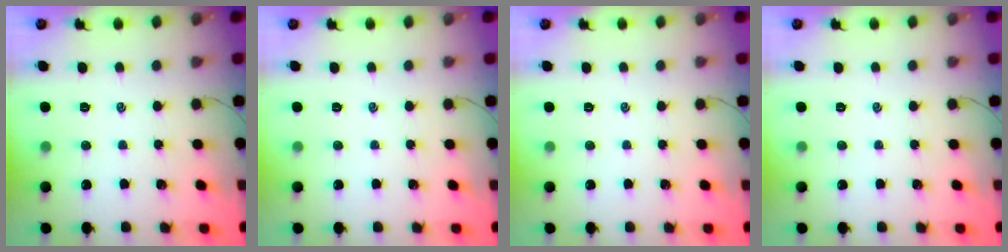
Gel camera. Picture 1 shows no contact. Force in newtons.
{"total": 0.0}
{"total": 0.0}
{"total": 0.0}